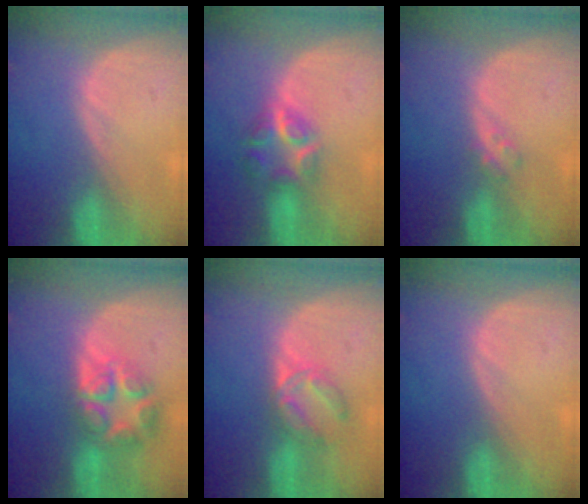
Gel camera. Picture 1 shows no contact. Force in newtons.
{"total": 6.1, "press": 5.5, "slide": 2.7}
{"total": 1.8, "press": 1.5, "slide": 0.9}
{"total": 8.0, "press": 7.0, "slide": 3.8}
{"total": 5.0, "press": 5.0, "slide": 0.5}
{"total": 0.0}